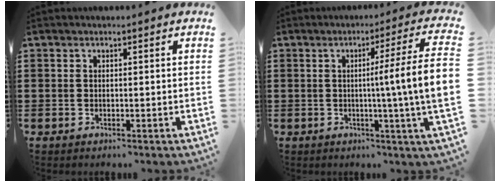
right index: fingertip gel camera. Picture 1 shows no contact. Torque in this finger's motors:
{"motor_torque": [1.62, -0.52, 0.57, 0.21]}